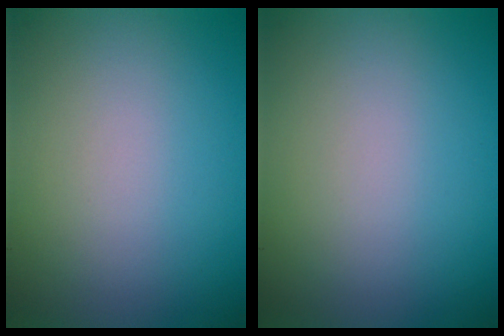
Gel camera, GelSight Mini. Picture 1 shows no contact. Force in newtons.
{"total": 0.0}